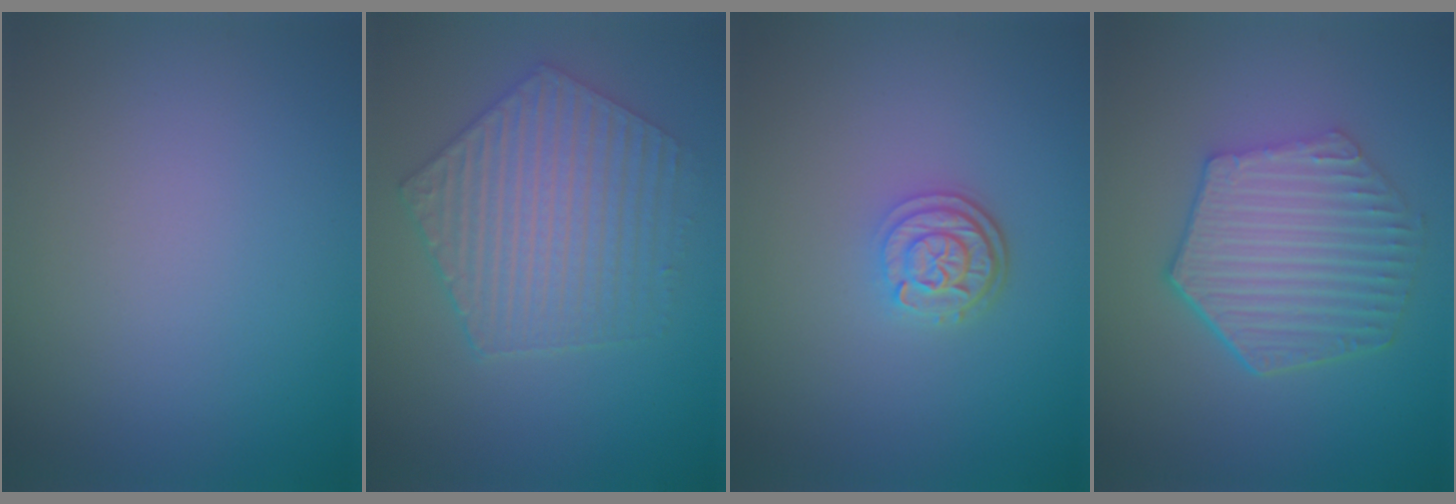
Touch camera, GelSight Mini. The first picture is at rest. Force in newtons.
{"total": 5.4, "press": 4.5, "slide": 2.9}
{"total": 2.9, "press": 2.4, "slide": 1.7}
{"total": 6.1, "press": 4.5, "slide": 4.0}